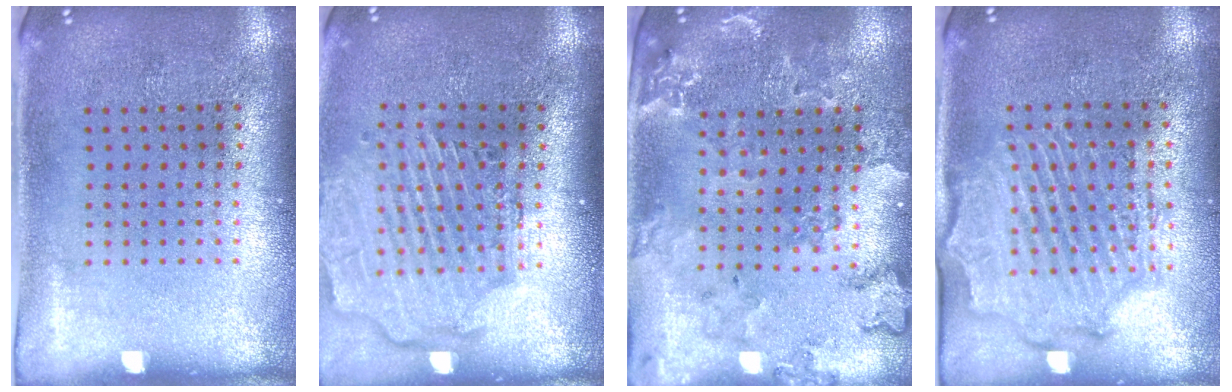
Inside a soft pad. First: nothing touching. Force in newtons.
{"total": 2.7, "press": 2.2, "slide": 1.5}
{"total": 0.9, "press": 0.9, "slide": 0.2}
{"total": 2.1, "press": 2.0, "slide": 0.6}